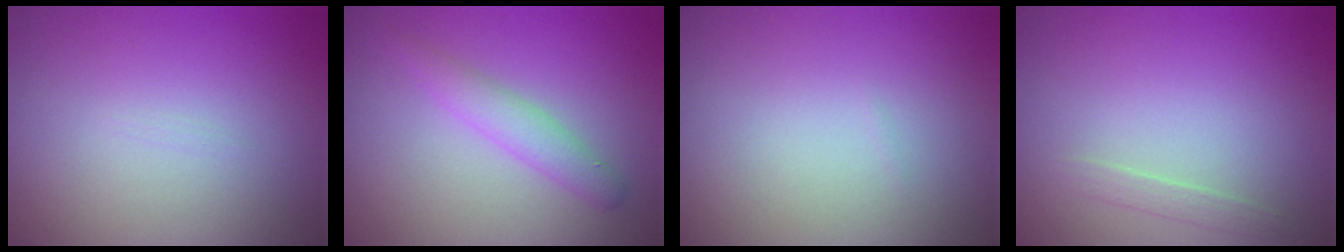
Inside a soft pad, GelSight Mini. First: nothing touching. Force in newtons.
{"total": 1.3, "press": 1.3, "slide": 0.2}
{"total": 0.0}
{"total": 0.8, "press": 0.8, "slide": 0.1}